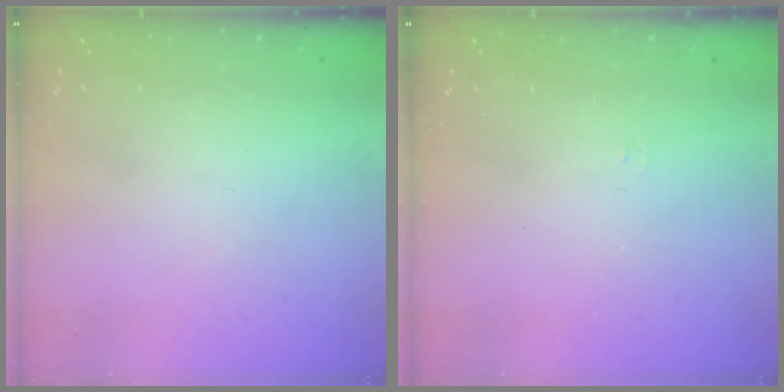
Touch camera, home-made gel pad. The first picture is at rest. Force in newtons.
{"total": 3.3, "press": 3.3, "slide": 0.4}